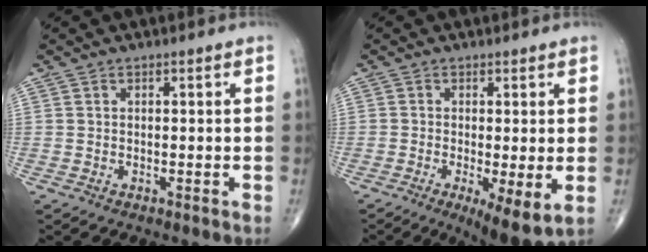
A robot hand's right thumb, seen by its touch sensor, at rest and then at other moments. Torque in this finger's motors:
{"motor_torque": [-0.16, 0.40, -0.15, -0.43, 0.02]}